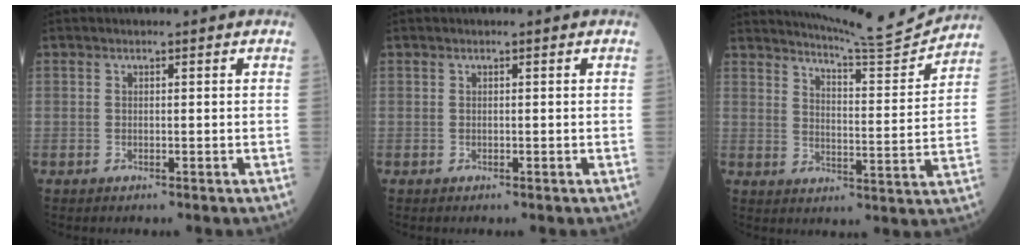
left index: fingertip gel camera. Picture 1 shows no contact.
{"total": 0.0}
{"total": 11.7, "force": [11.5, -1.5, 1.5], "torque": [-0.028, -0.037, 0.166]}